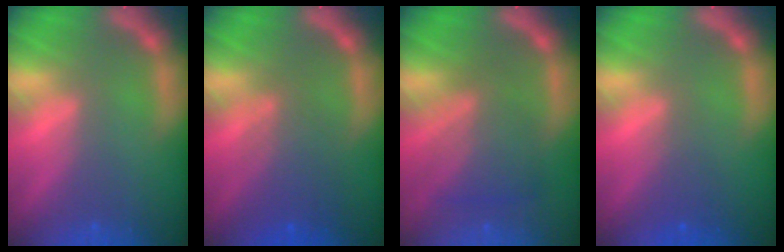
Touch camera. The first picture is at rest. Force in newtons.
{"total": 4.6}
{"total": 5.5}
{"total": 2.0}